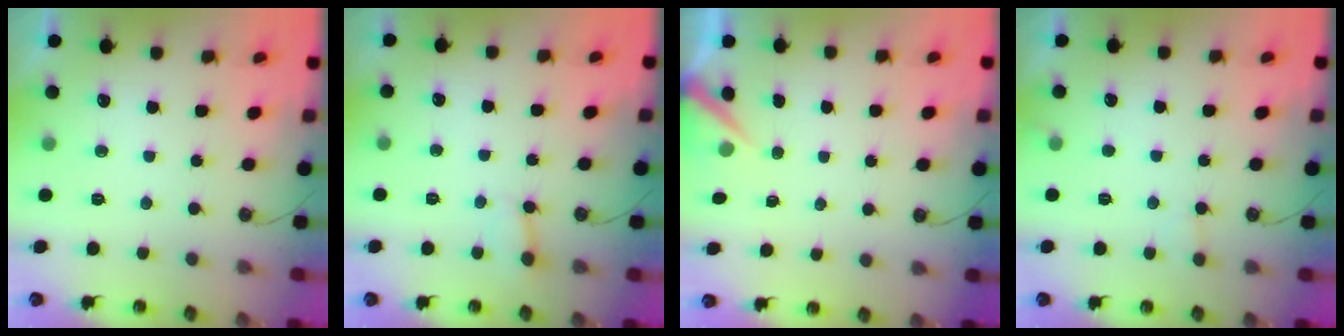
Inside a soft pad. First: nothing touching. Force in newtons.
{"total": 2.5, "press": 2.5, "slide": 0.4}
{"total": 3.1, "press": 3.0, "slide": 0.4}
{"total": 5.5, "press": 5.5, "slide": 0.7}